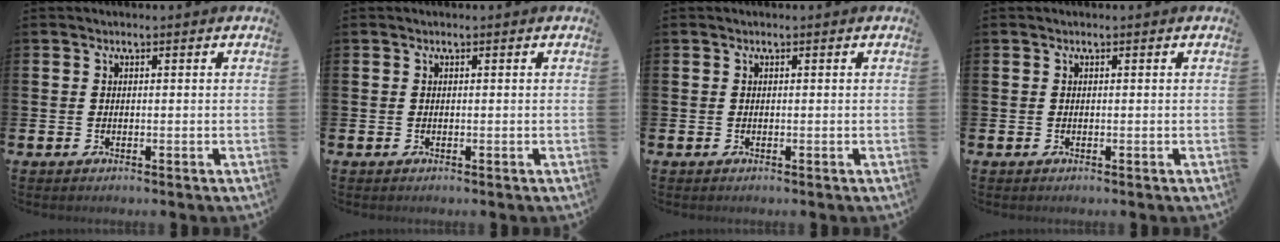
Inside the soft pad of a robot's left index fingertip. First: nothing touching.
{"total": 0.0}
{"total": 0.0}
{"total": 0.0}